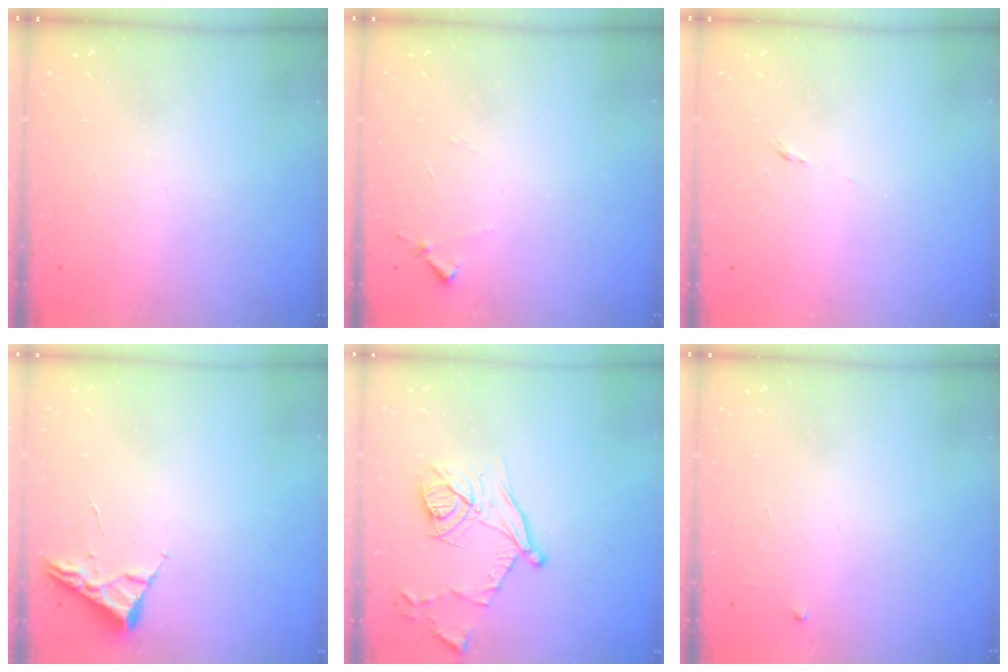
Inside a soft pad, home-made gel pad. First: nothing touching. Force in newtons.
{"total": 6.8, "press": 6.8, "slide": 0.6}
{"total": 3.8, "press": 3.7, "slide": 0.9}
{"total": 2.6, "press": 2.6, "slide": 0.3}
{"total": 13.8, "press": 13.7, "slide": 1.8}
{"total": 2.6, "press": 2.6, "slide": 0.4}